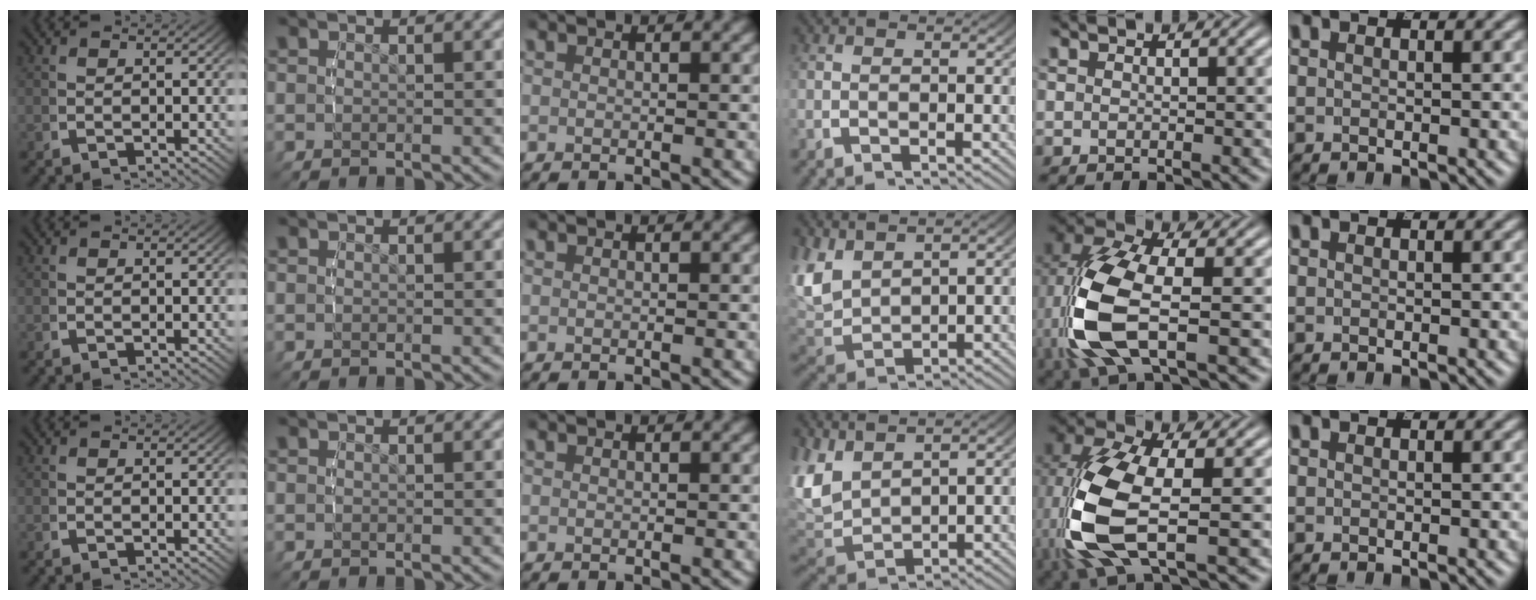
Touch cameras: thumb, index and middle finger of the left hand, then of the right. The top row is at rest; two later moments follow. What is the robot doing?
{"motion": "lift_and_place", "object": "pen"}